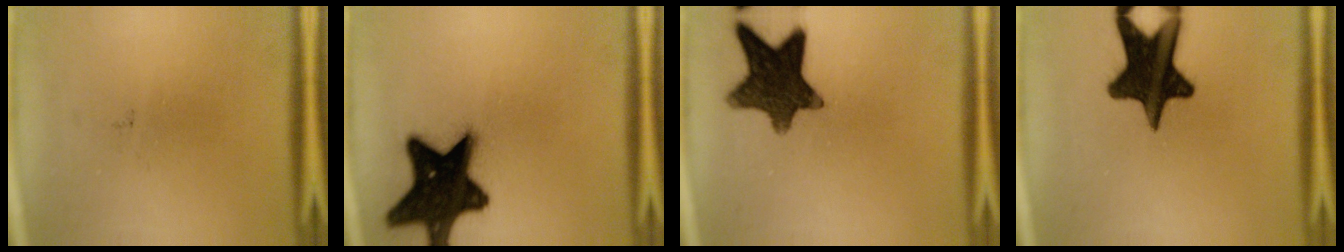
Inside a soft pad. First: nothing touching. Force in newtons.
{"total": 19.8}
{"total": 12.8}
{"total": 17.0}